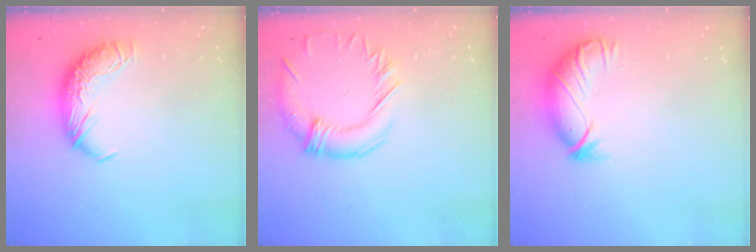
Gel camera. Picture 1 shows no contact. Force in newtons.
{"total": 1.9, "press": 1.6, "slide": 1.1}
{"total": 3.7, "press": 3.1, "slide": 2.0}